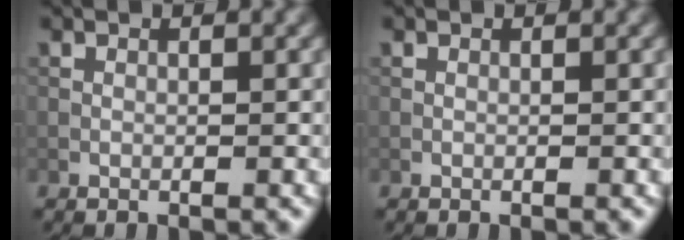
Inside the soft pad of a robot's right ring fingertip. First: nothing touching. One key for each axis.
{"total": 0.0}